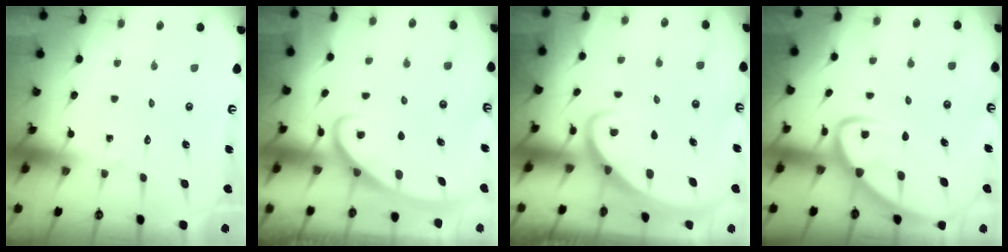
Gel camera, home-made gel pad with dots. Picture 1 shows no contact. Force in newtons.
{"total": 2.8, "press": 2.8, "slide": 0.4}
{"total": 3.1, "press": 3.1, "slide": 0.4}
{"total": 7.2, "press": 7.2, "slide": 0.8}